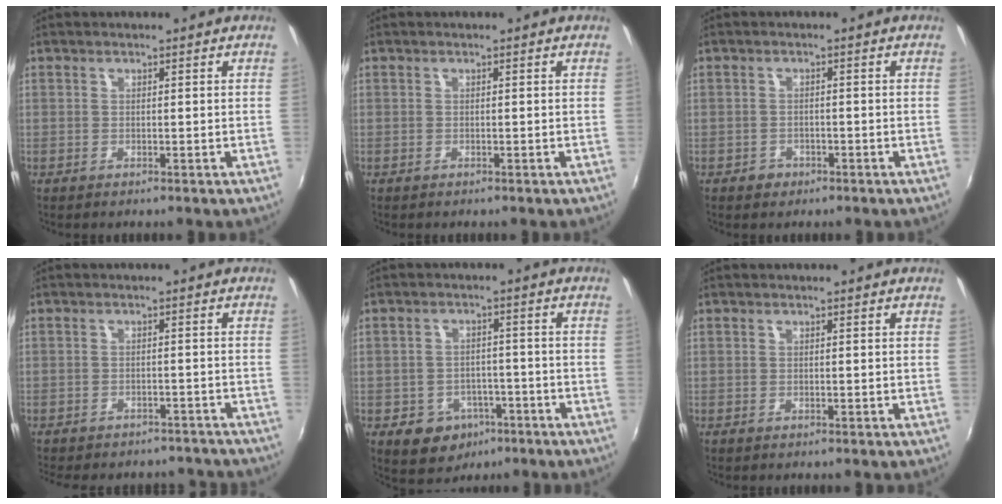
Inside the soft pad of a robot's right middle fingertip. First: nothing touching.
{"total": 0.0}
{"total": 2.3, "force": [-1.3, 1.8, 0.4], "torque": [-0.011, 0.000, -0.019]}
{"total": 13.2, "force": [-11.6, 4.7, 4.1], "torque": [-0.100, 0.001, -0.143]}
{"total": 6.9, "force": [-3.3, 5.7, 2.0], "torque": [-0.052, 0.011, -0.031]}
{"total": 0.0}